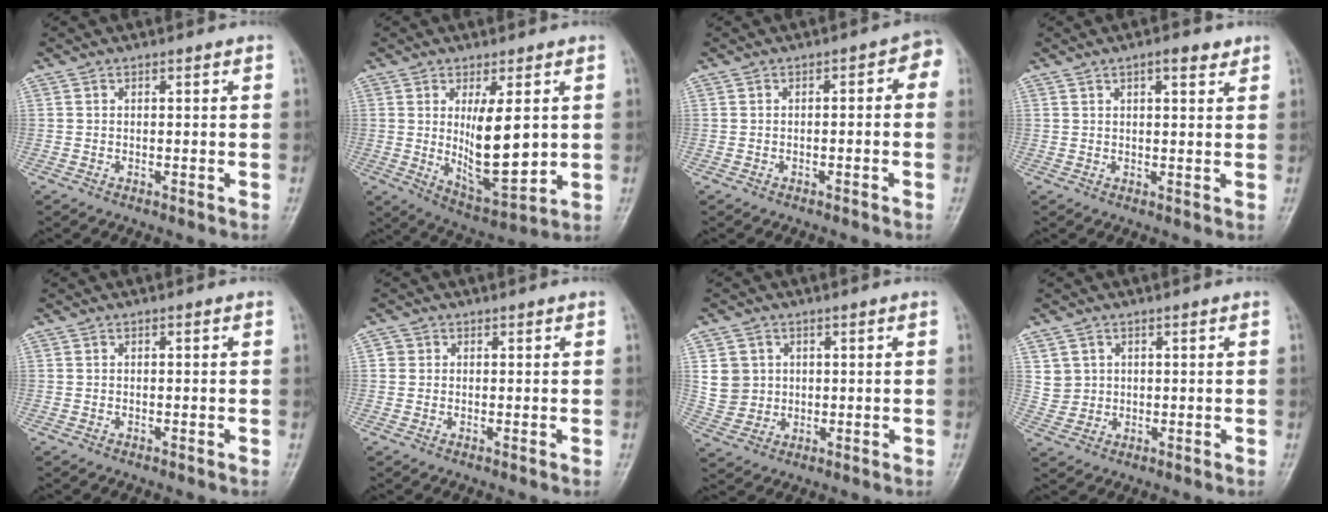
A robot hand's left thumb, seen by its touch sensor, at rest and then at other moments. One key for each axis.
{"total": 12.6, "fx": 1.1, "fy": 4.7, "fz": 11.6, "tx": -0.171, "ty": -0.033, "tz": 0.037}
{"total": 4.0, "fx": -0.4, "fy": 1.8, "fz": 3.5, "tx": -0.035, "ty": 0.031, "tz": -0.011}
{"total": 4.0, "fx": 2.4, "fy": 1.4, "fz": 2.9, "tx": -0.033, "ty": -0.009, "tz": 0.034}
{"total": 0.0}
{"total": 1.4, "fx": 0.4, "fy": 1.4, "fz": 0.3, "tx": 0.005, "ty": 0.001, "tz": 0.003}
{"total": 6.1, "fx": 1.6, "fy": 5.6, "fz": 1.7, "tx": -0.009, "ty": -0.007, "tz": 0.036}
{"total": 3.6, "fx": 1.5, "fy": 3.2, "fz": 0.5, "tx": 0.007, "ty": -0.010, "tz": 0.034}